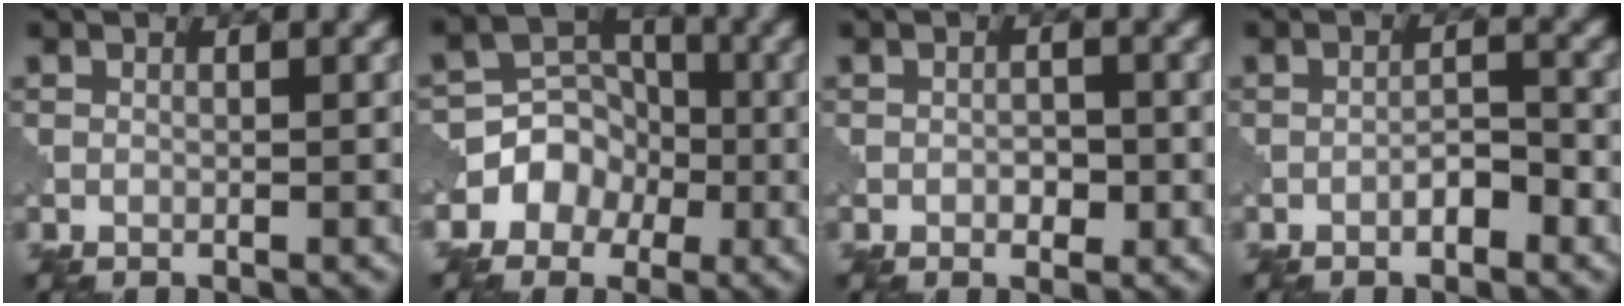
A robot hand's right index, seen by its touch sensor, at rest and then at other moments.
{"total": 5.0, "force": [-1.9, 4.3, 1.6], "torque": [0.008, 0.019, -0.060]}
{"total": 1.4, "force": [-0.3, 0.9, 1.0], "torque": [-0.014, -0.001, -0.007]}
{"total": 1.9, "force": [-1.1, 0.7, 1.5], "torque": [-0.024, 0.006, -0.021]}